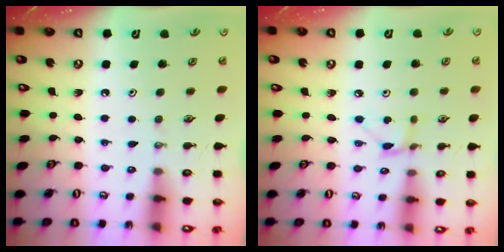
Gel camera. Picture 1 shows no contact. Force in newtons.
{"total": 3.7, "press": 3.6, "slide": 0.4}